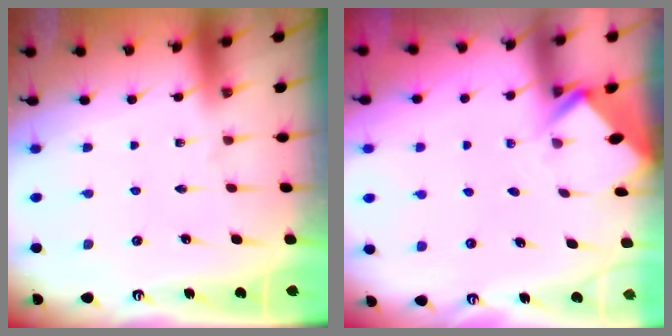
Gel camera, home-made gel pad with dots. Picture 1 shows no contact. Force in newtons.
{"total": 2.7, "press": 2.7, "slide": 0.2}